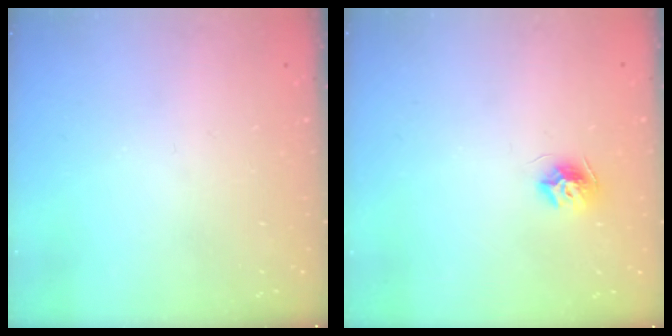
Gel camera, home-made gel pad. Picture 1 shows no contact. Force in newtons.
{"total": 7.8, "press": 7.8, "slide": 0.2}